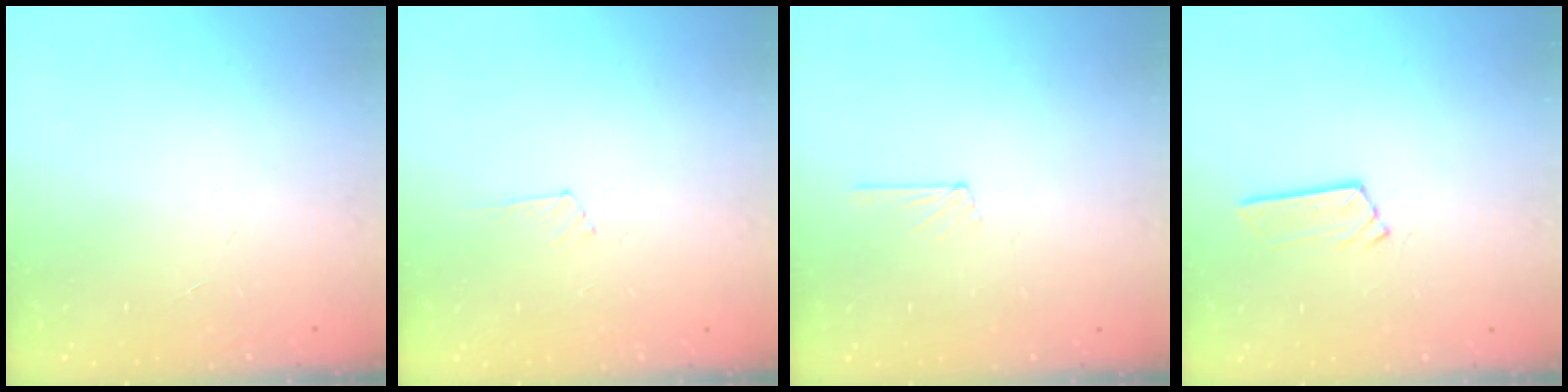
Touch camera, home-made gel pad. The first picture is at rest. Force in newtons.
{"total": 3.3, "press": 3.2, "slide": 0.3}
{"total": 3.0, "press": 3.0, "slide": 0.3}
{"total": 3.3, "press": 3.2, "slide": 0.2}